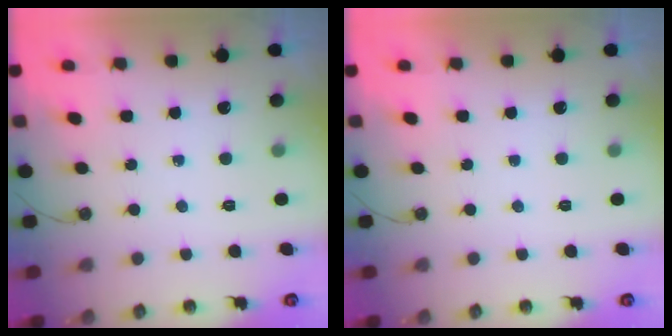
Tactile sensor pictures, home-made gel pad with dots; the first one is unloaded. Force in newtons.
{"total": 0.0}